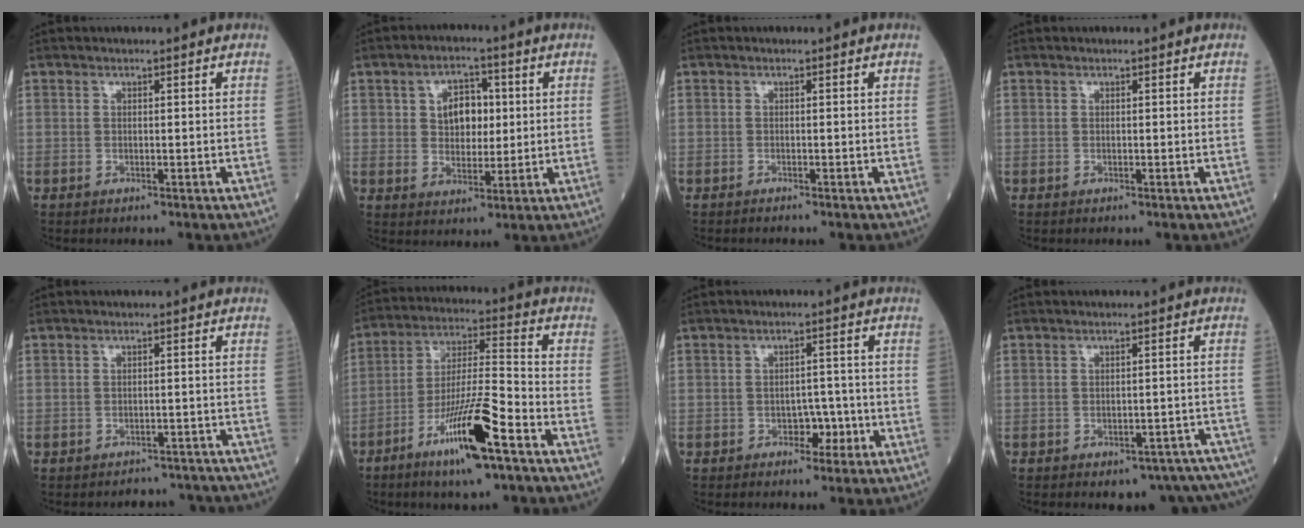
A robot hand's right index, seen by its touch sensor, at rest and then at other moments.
{"total": 6.4, "force": [1.3, 4.0, 4.7], "torque": [-0.074, 0.013, 0.025]}
{"total": 0.7, "force": [-0.6, -0.1, 0.2], "torque": [-0.004, 0.000, -0.008]}
{"total": 0.0}
{"total": 5.5, "force": [-5.2, 1.7, 0.0], "torque": [0.010, 0.008, -0.055]}
{"total": 14.1, "force": [-7.7, 1.2, 11.8], "torque": [-0.223, -0.017, -0.136]}
{"total": 3.1, "force": [-1.5, 2.0, 1.9], "torque": [-0.020, 0.008, -0.019]}
{"total": 11.9, "force": [-10.4, 4.3, 4.0], "torque": [-0.009, 0.030, -0.111]}